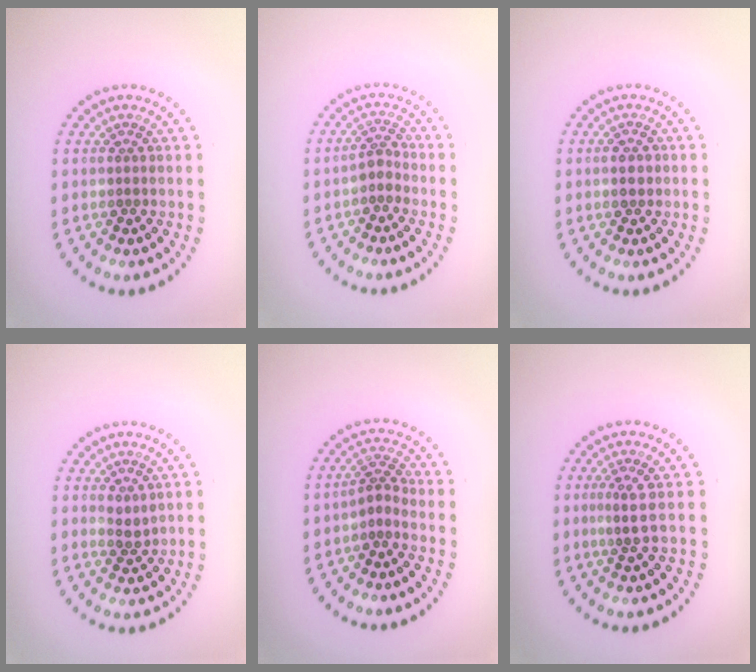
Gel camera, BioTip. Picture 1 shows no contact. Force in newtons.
{"total": 1.7, "press": 1.4, "slide": 1.1}
{"total": 1.0, "press": 1.0, "slide": 0.0}
{"total": 1.2, "press": 1.0, "slide": 0.7}
{"total": 1.8, "press": 1.2, "slide": 1.4}
{"total": 1.7, "press": 1.1, "slide": 1.3}